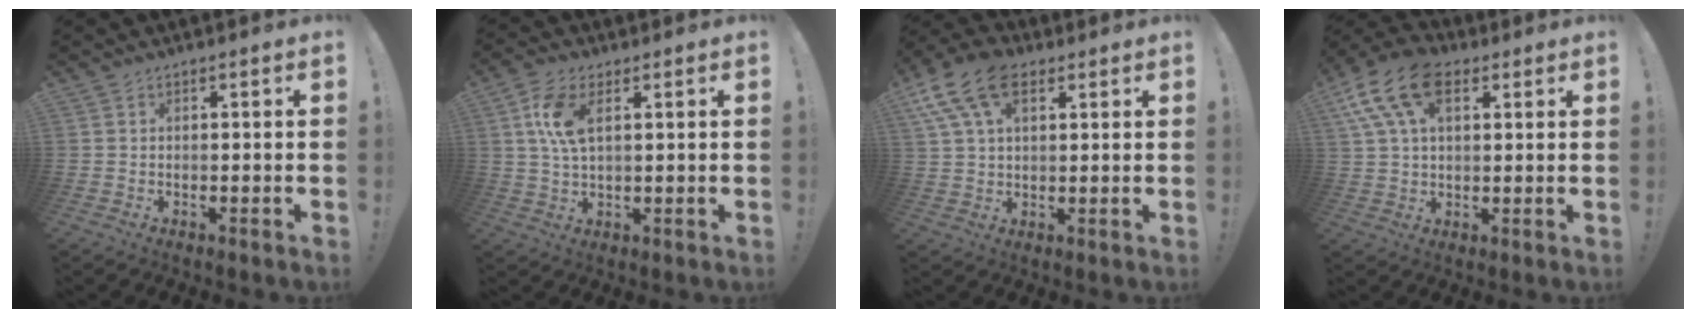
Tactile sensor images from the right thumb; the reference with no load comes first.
{"total": 8.9, "force": [2.9, 4.1, 7.3], "torque": [-0.162, 0.000, 0.052]}
{"total": 13.4, "force": [6.2, 7.9, 8.8], "torque": [-0.167, -0.015, 0.116]}
{"total": 15.0, "force": [6.4, 9.0, 10.2], "torque": [-0.193, -0.012, 0.120]}